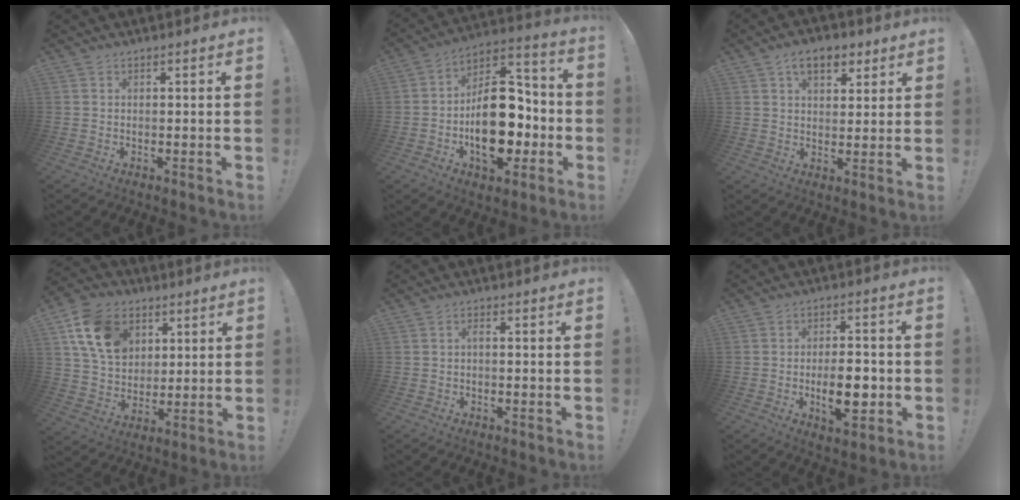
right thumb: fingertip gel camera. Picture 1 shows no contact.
{"total": 21.1, "force": [-5.1, 13.0, 15.8], "torque": [-0.234, 0.036, -0.068]}
{"total": 8.5, "force": [4.6, 5.2, 4.9], "torque": [-0.062, -0.010, 0.083]}
{"total": 16.2, "force": [6.8, 12.0, 8.5], "torque": [-0.138, -0.015, 0.138]}
{"total": 1.0, "force": [-0.4, 0.1, 0.9], "torque": [-0.024, 0.006, -0.008]}
{"total": 10.7, "force": [-2.6, 4.7, 9.2], "torque": [-0.143, 0.003, -0.046]}